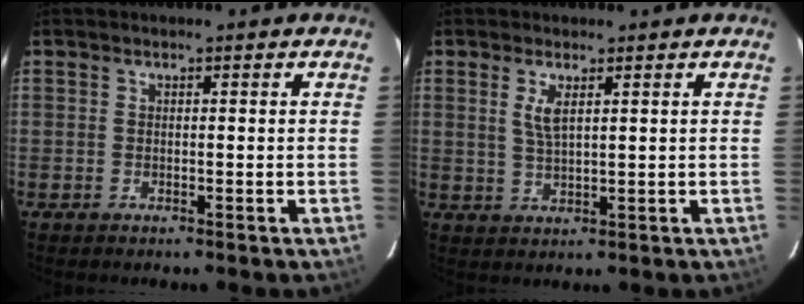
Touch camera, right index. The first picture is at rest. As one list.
[{"total": 3.4, "force": [1.4, 1.0, 2.9], "torque": [-0.058, -0.001, 0.028]}]